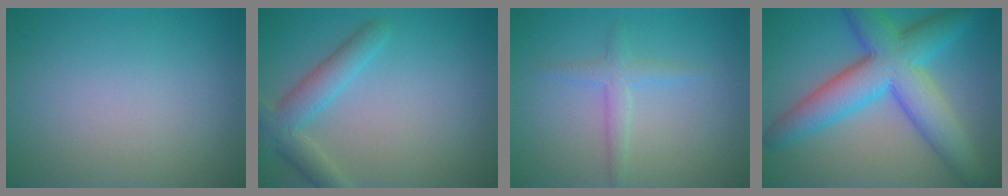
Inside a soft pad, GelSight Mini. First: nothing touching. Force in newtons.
{"total": 3.8, "press": 3.8, "slide": 0.1}
{"total": 1.9, "press": 1.9, "slide": 0.2}
{"total": 9.5, "press": 9.5, "slide": 0.1}